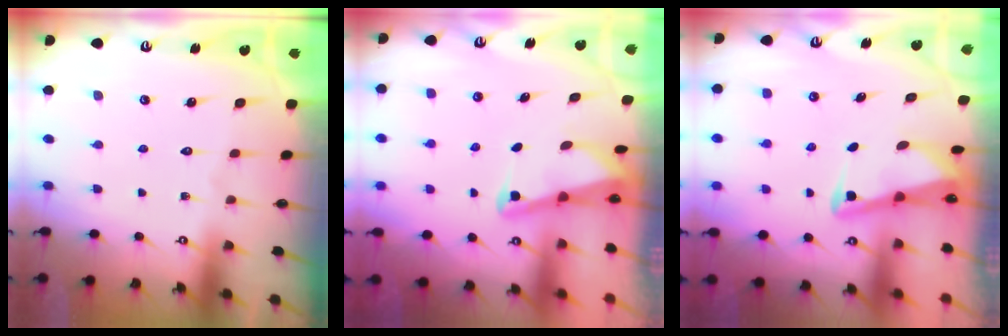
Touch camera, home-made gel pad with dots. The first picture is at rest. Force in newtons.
{"total": 2.2, "press": 2.2, "slide": 0.3}
{"total": 2.9, "press": 2.8, "slide": 0.4}